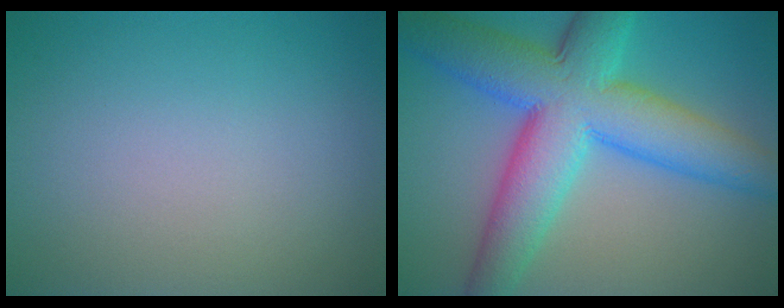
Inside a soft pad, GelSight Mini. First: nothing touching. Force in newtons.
{"total": 11.5, "press": 11.5, "slide": 0.2}